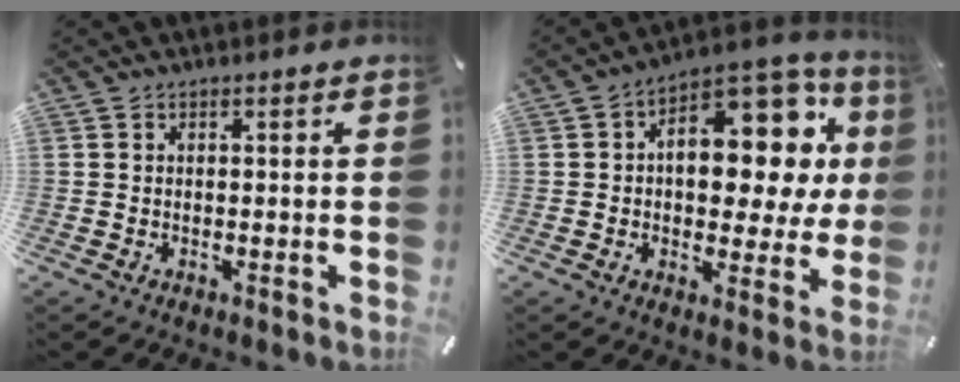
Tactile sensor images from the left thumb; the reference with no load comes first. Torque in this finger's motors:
{"motor_torque": [2.53, 2.48, 1.22, -0.40, 0.16]}